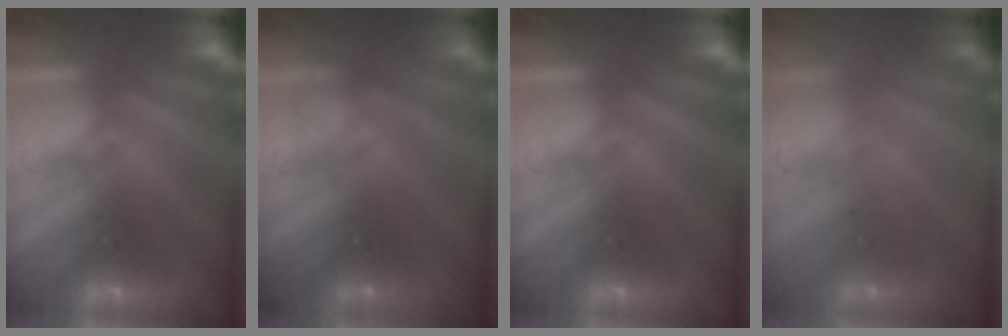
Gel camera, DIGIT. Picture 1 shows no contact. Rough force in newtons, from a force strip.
{"total": 2.8}
{"total": 0.0}
{"total": 2.6}